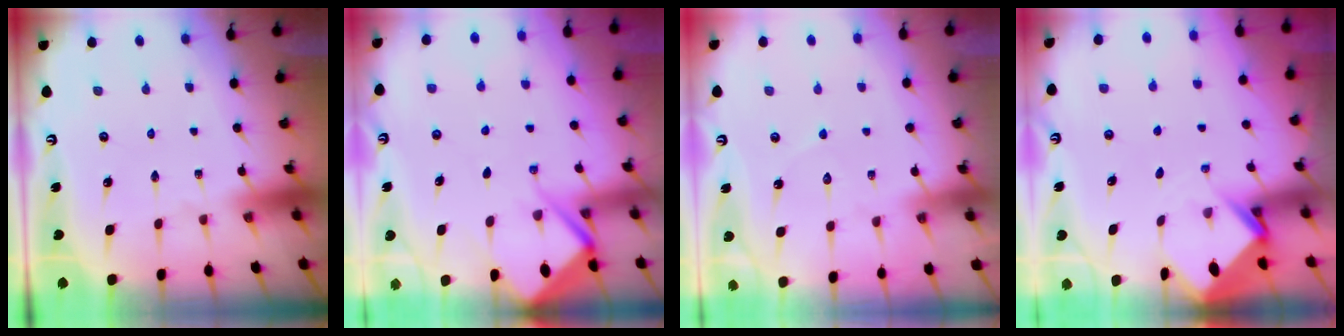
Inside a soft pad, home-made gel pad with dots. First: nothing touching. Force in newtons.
{"total": 5.5, "press": 5.5, "slide": 0.6}
{"total": 5.4, "press": 5.4, "slide": 0.7}
{"total": 3.8, "press": 3.7, "slide": 0.3}